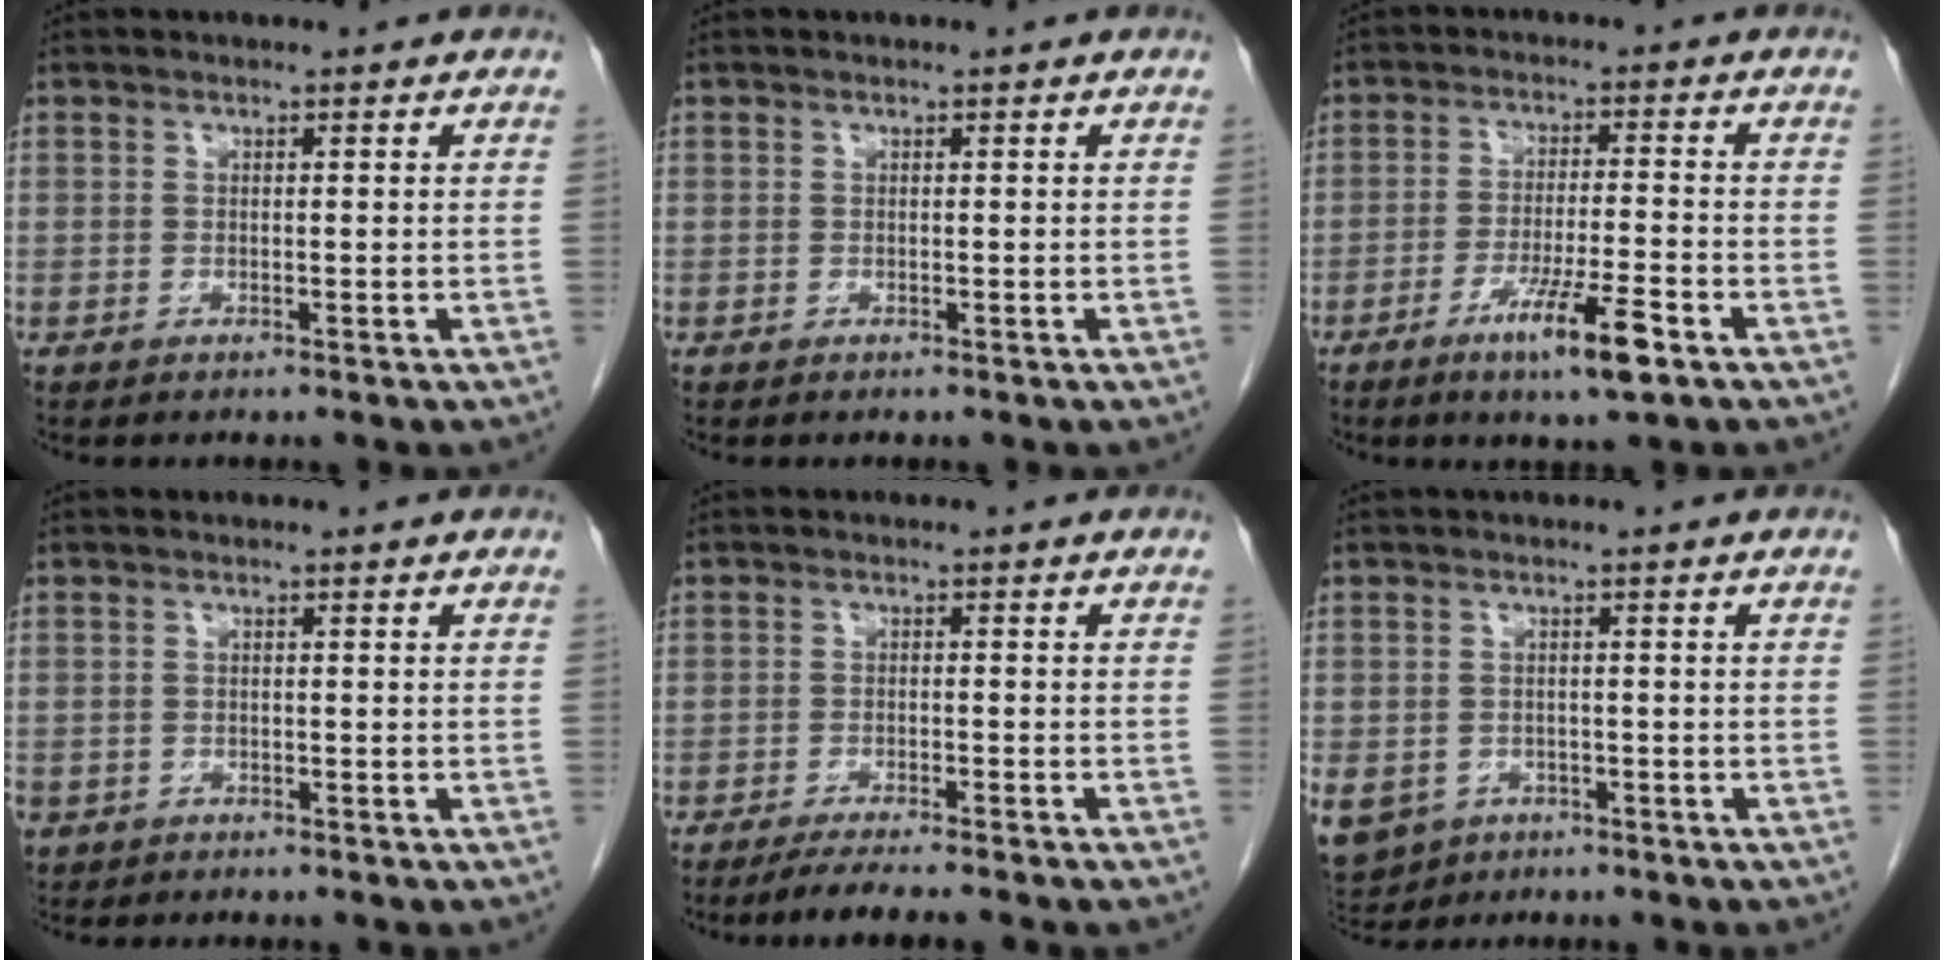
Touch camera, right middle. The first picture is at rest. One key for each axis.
{"total": 0.0}
{"total": 8.3, "fx": -4.7, "fy": 0.1, "fz": 6.8, "tx": -0.122, "ty": -0.016, "tz": -0.079}
{"total": 2.6, "fx": -1.6, "fy": 1.9, "fz": 0.6, "tx": -0.016, "ty": -0.001, "tz": -0.027}
{"total": 6.0, "fx": -5.0, "fy": -0.3, "fz": 3.2, "tx": -0.040, "ty": -0.013, "tz": -0.079}
{"total": 10.7, "fx": -5.3, "fy": 8.5, "fz": 3.9, "tx": -0.119, "ty": -0.005, "tz": -0.072}